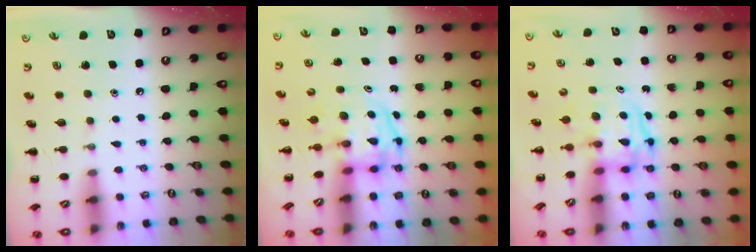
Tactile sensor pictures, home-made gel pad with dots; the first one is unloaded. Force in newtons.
{"total": 4.0, "press": 3.9, "slide": 0.6}
{"total": 3.8, "press": 3.8, "slide": 0.4}